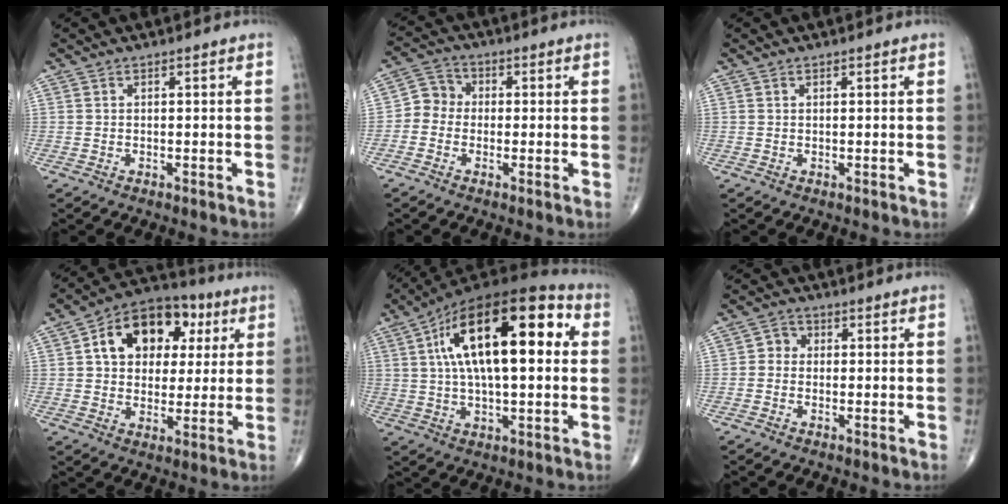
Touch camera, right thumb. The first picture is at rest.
{"total": 4.6, "force": [-0.9, 4.1, 1.8], "torque": [-0.013, 0.016, -0.035]}
{"total": 0.0}
{"total": 15.9, "force": [4.6, 11.1, 10.4], "torque": [-0.118, 0.011, 0.066]}
{"total": 22.8, "force": [4.9, 9.5, 20.1], "torque": [-0.323, 0.018, 0.067]}
{"total": 2.6, "force": [-0.3, 2.3, 1.1], "torque": [-0.003, 0.008, -0.016]}